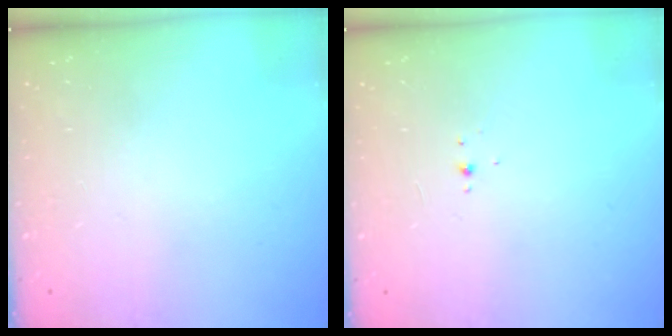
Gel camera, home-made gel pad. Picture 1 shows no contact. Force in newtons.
{"total": 2.0, "press": 1.9, "slide": 0.8}